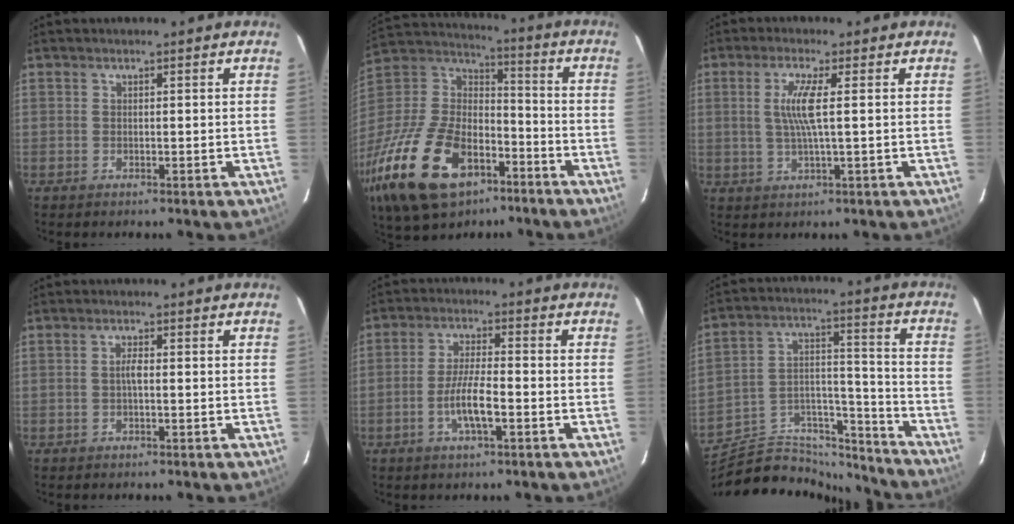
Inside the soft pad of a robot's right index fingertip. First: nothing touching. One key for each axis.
{"total": 33.3, "fx": -17.8, "fy": 18.5, "fz": 21.2, "tx": -0.474, "ty": -0.020, "tz": -0.289}
{"total": 5.4, "fx": 0.8, "fy": -0.2, "fz": 5.4, "tx": -0.104, "ty": -0.004, "tz": 0.015}
{"total": 1.6, "fx": -0.2, "fy": 0.4, "fz": 1.5, "tx": -0.029, "ty": 0.005, "tz": -0.007}
{"total": 6.6, "fx": -2.6, "fy": 1.2, "fz": 5.9, "tx": -0.117, "ty": -0.002, "tz": -0.049}
{"total": 18.6, "fx": -16.2, "fy": 7.3, "fz": 5.6, "tx": -0.100, "ty": 0.056, "tz": -0.249}